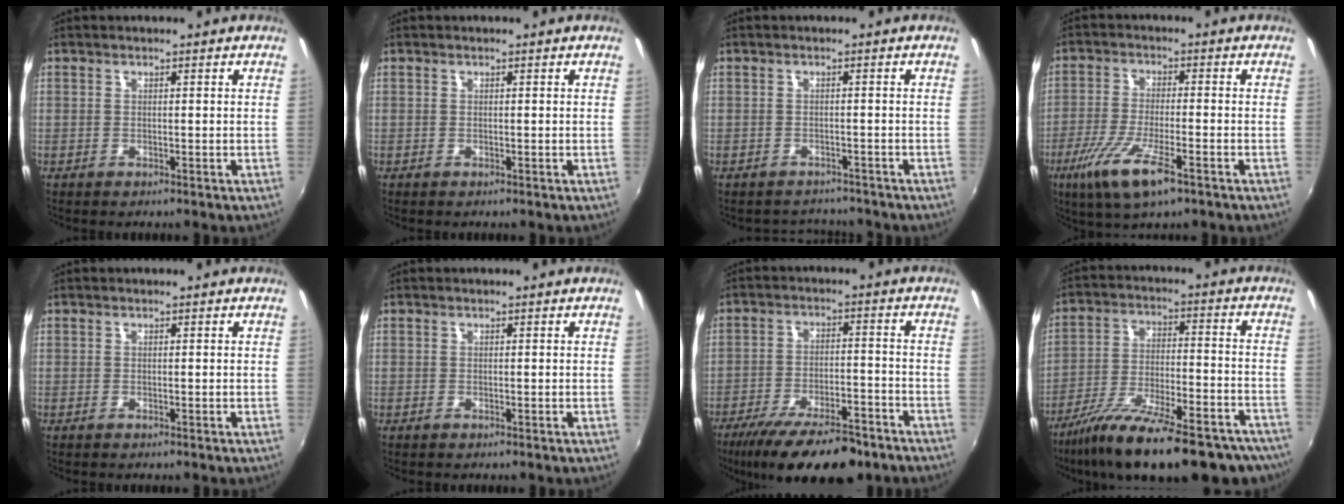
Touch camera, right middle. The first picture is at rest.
{"total": 0.0}
{"total": 4.4, "force": [-4.1, 1.5, 0.0], "torque": [-0.009, 0.000, -0.058]}
{"total": 10.8, "force": [-6.0, 2.2, 8.7], "torque": [-0.188, -0.030, -0.111]}
{"total": 0.0}
{"total": 0.0}
{"total": 17.5, "force": [-13.2, 5.1, 10.2], "torque": [-0.194, -0.035, -0.199]}
{"total": 26.4, "force": [-20.7, 7.3, 14.7], "torque": [-0.248, -0.046, -0.296]}